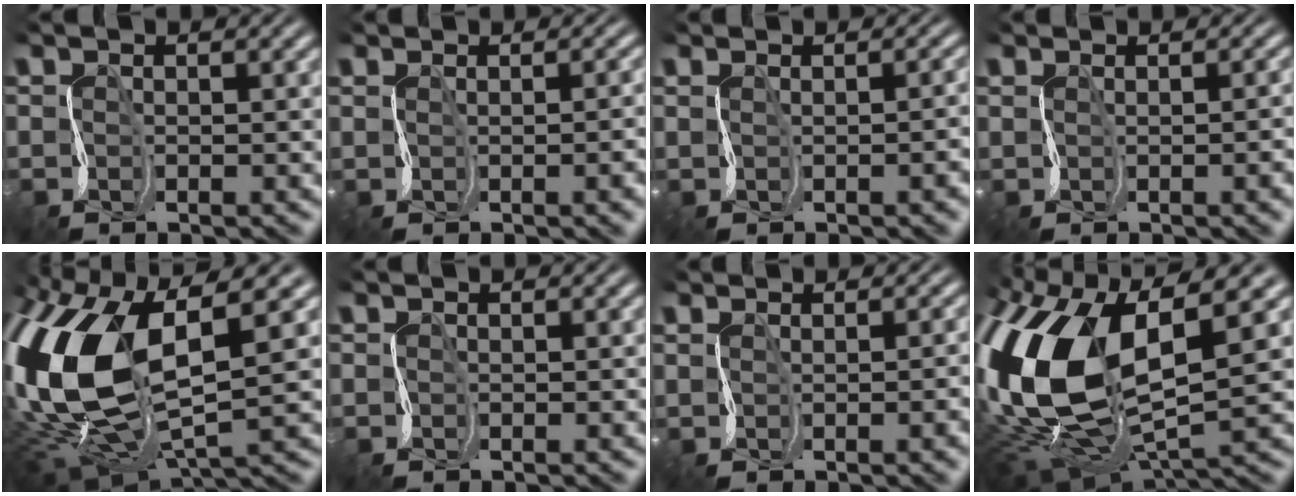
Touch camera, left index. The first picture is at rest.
{"total": 4.9, "force": [-0.5, 2.4, 4.3], "torque": [-0.011, 0.012, -0.003]}
{"total": 3.8, "force": [-0.3, 1.9, 3.2], "torque": [-0.005, 0.014, 0.004]}
{"total": 4.4, "force": [-0.5, 2.2, 3.8], "torque": [-0.011, 0.012, -0.003]}
{"total": 11.3, "force": [1.9, 5.6, 9.6], "torque": [-0.242, -0.011, 0.044]}
{"total": 0.0}
{"total": 4.4, "force": [-0.3, 2.2, 3.8], "torque": [-0.011, 0.012, 0.000]}
{"total": 12.7, "force": [2.4, 6.4, 10.8], "torque": [-0.259, -0.006, 0.051]}